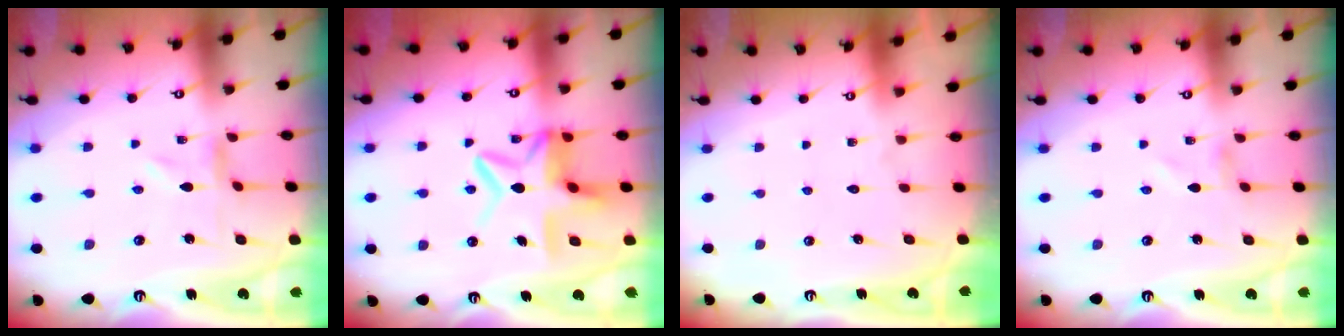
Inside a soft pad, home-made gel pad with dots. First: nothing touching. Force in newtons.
{"total": 12.3, "press": 12.2, "slide": 1.2}
{"total": 1.6, "press": 1.6, "slide": 0.1}
{"total": 1.3, "press": 1.3, "slide": 0.1}